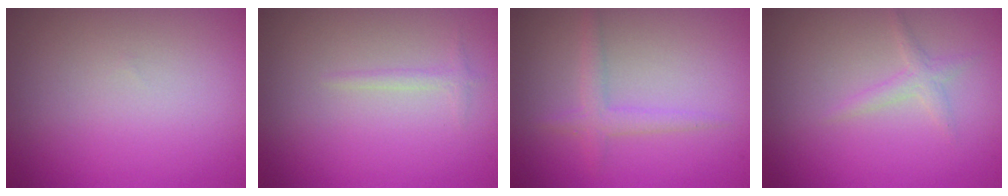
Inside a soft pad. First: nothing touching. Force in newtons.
{"total": 0.7, "press": 0.7, "slide": 0.0}
{"total": 1.8, "press": 1.8, "slide": 0.2}
{"total": 1.3, "press": 1.3, "slide": 0.1}